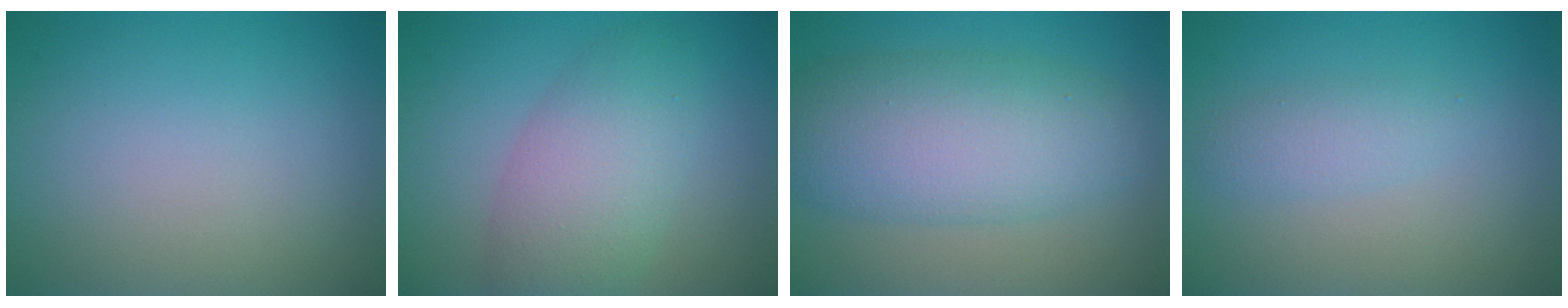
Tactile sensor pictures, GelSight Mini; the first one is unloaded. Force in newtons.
{"total": 5.5, "press": 5.5, "slide": 0.2}
{"total": 7.7, "press": 7.7, "slide": 0.3}
{"total": 1.8, "press": 1.8, "slide": 0.0}